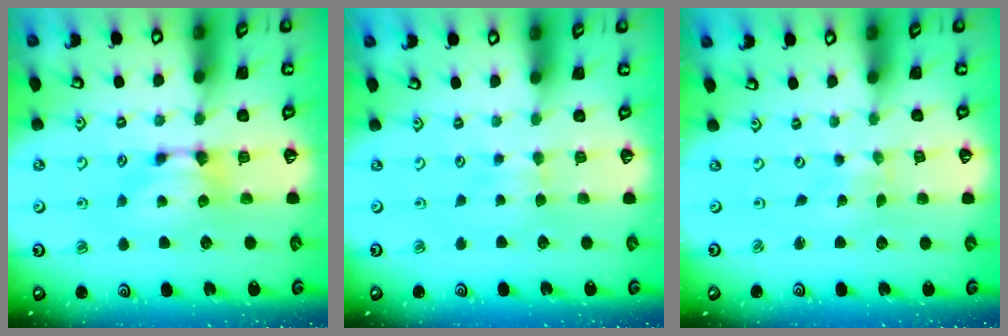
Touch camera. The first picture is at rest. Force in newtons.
{"total": 2.2, "press": 2.2, "slide": 0.4}
{"total": 6.0, "press": 6.0, "slide": 0.5}